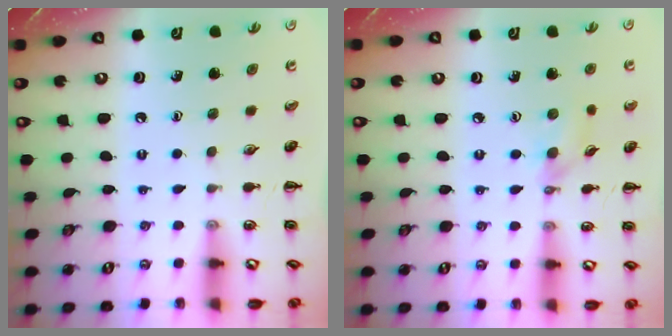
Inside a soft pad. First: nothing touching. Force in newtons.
{"total": 3.8, "press": 3.7, "slide": 1.1}